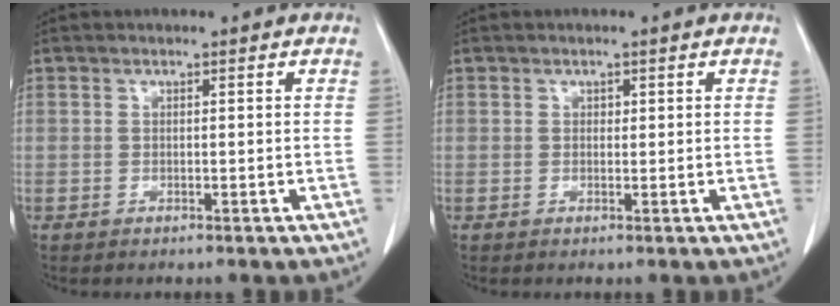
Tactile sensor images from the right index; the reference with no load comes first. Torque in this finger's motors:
{"motor_torque": [0.01, 0.00, 0.00, 0.00]}